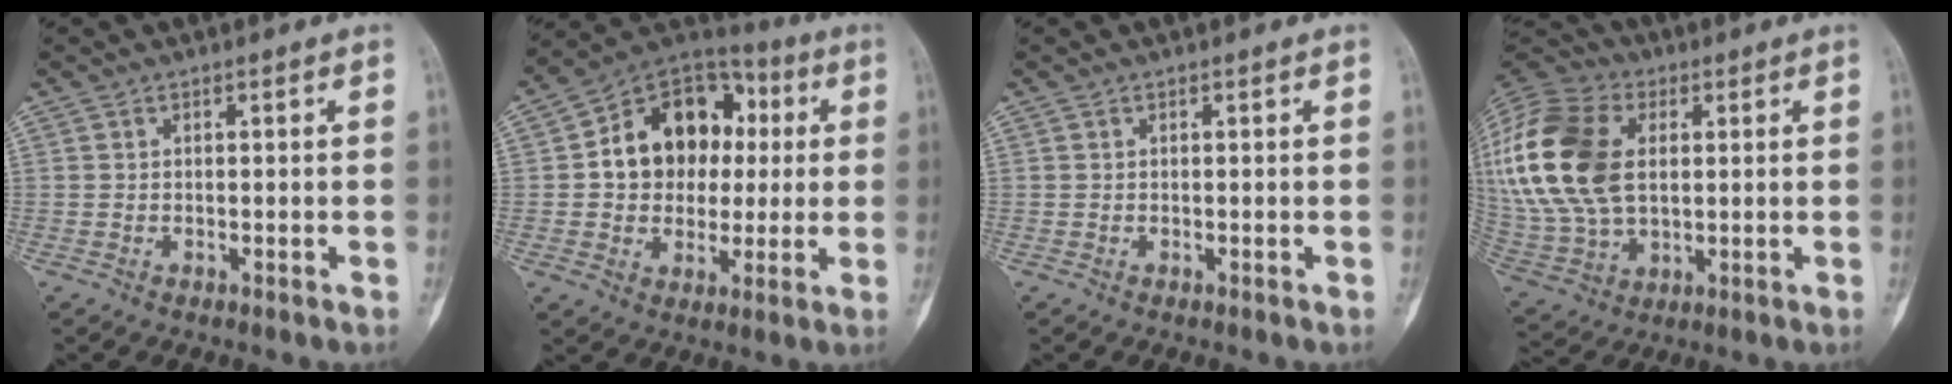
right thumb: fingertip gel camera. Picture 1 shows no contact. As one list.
[{"total": 17.0, "force": [2.0, 13.3, 10.3], "torque": [-0.106, 0.026, 0.028]}, {"total": 0.0}, {"total": 28.0, "force": [5.6, 18.5, 20.2], "torque": [-0.471, 0.023, 0.113]}]